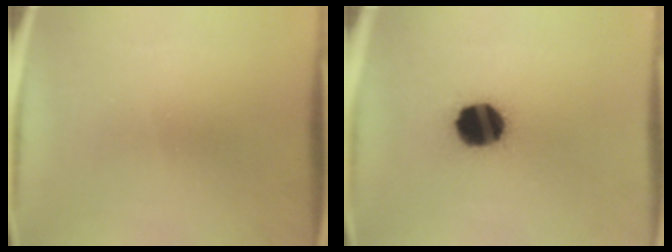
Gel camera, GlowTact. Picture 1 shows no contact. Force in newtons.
{"total": 15.3}